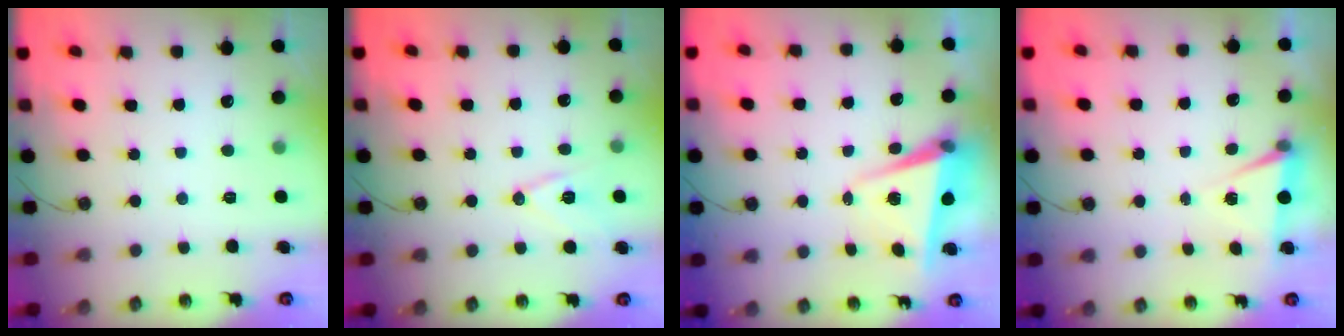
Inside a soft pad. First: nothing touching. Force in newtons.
{"total": 10.1, "press": 9.5, "slide": 3.5}
{"total": 5.0, "press": 4.7, "slide": 1.8}
{"total": 4.8, "press": 1.9, "slide": 4.4}